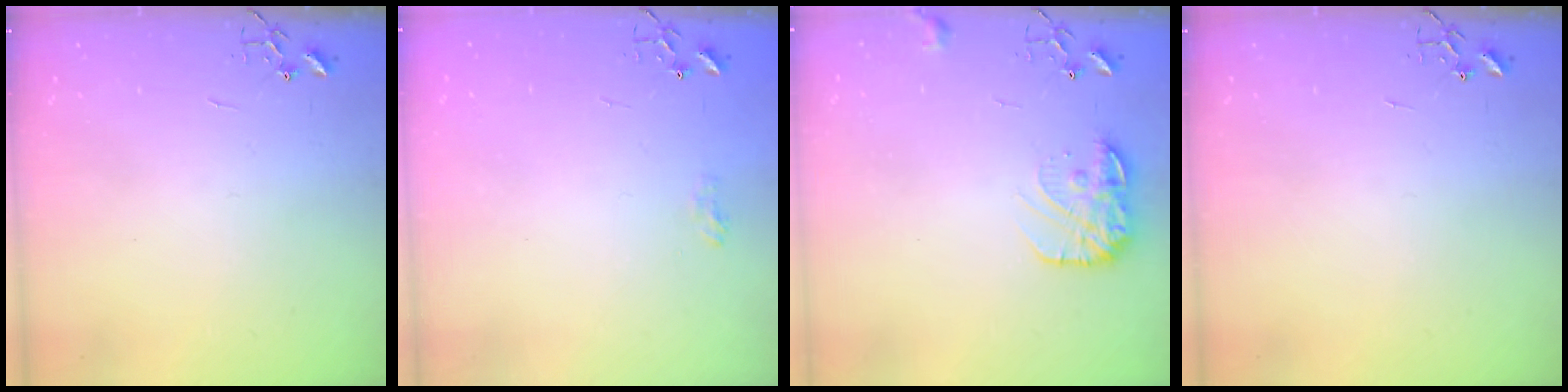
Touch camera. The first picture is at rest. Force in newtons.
{"total": 6.3, "press": 6.3, "slide": 0.8}
{"total": 11.9, "press": 11.9, "slide": 0.4}
{"total": 0.0}